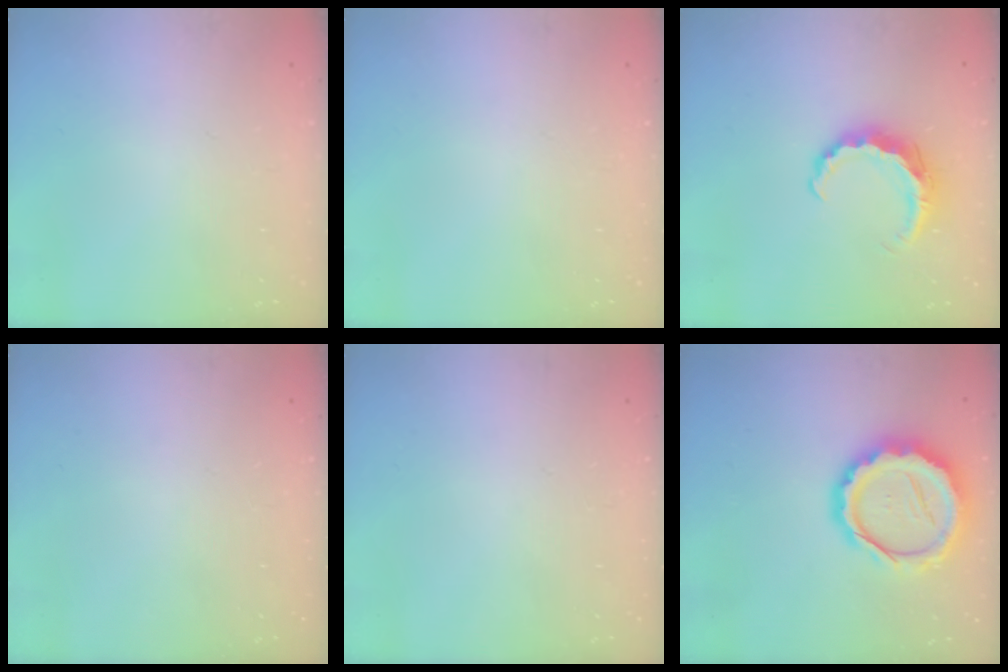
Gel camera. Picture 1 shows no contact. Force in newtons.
{"total": 0.0}
{"total": 8.3, "press": 8.3, "slide": 0.9}
{"total": 0.0}
{"total": 0.0}
{"total": 20.2, "press": 19.8, "slide": 3.7}